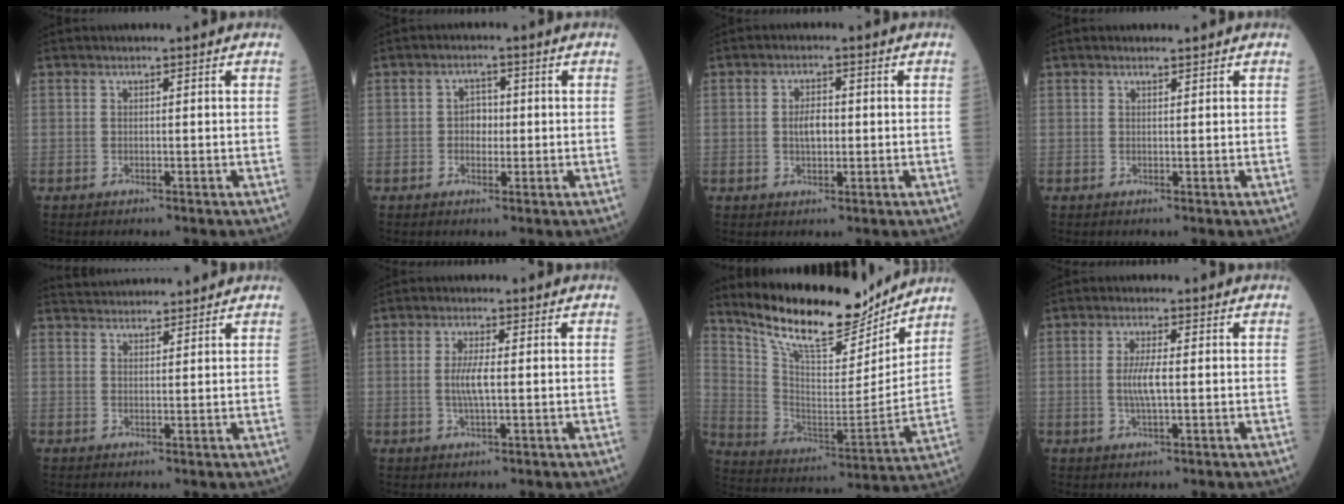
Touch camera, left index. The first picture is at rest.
{"total": 2.8, "force": [0.0, 2.0, 2.0], "torque": [-0.030, 0.008, -0.001]}
{"total": 3.3, "force": [0.0, 1.6, 2.9], "torque": [-0.056, 0.005, -0.002]}
{"total": 0.7, "force": [0.7, 0.1, 0.3], "torque": [-0.013, 0.004, 0.012]}
{"total": 6.1, "force": [6.0, 0.8, 1.1], "torque": [-0.019, 0.035, 0.091]}
{"total": 3.8, "force": [-0.1, 0.6, 3.8], "torque": [-0.080, -0.004, -0.002]}
{"total": 18.2, "force": [15.9, 4.3, 7.7], "torque": [-0.147, -0.022, 0.272]}
{"total": 4.1, "force": [-0.1, 0.7, 4.0], "torque": [-0.086, -0.005, -0.003]}